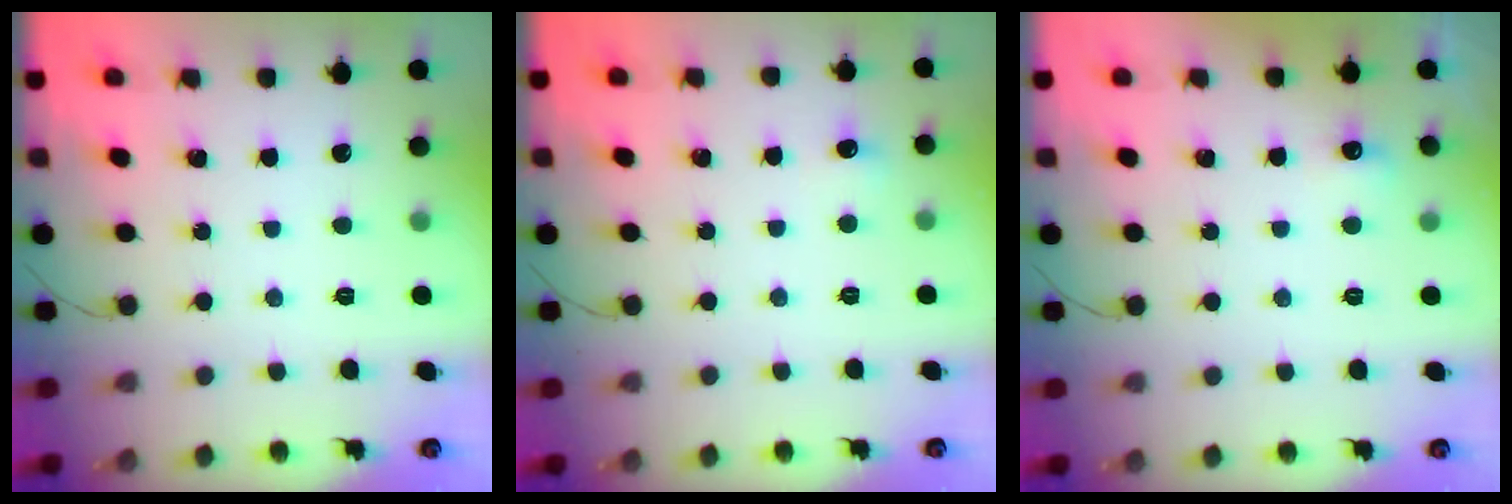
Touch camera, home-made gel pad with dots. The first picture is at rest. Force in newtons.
{"total": 4.6, "press": 4.3, "slide": 1.4}
{"total": 11.4, "press": 3.9, "slide": 10.8}